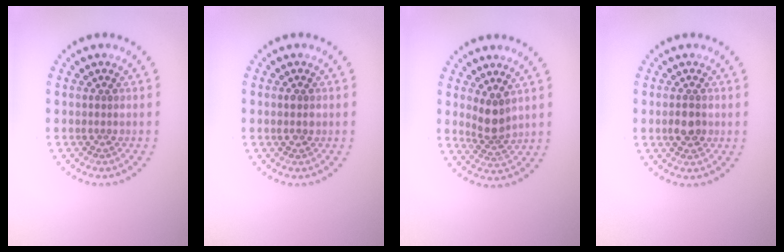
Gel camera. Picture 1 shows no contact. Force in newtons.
{"total": 1.3, "press": 1.3, "slide": 0.1}
{"total": 2.6, "press": 2.0, "slide": 1.6}
{"total": 2.0, "press": 2.0, "slide": 0.3}